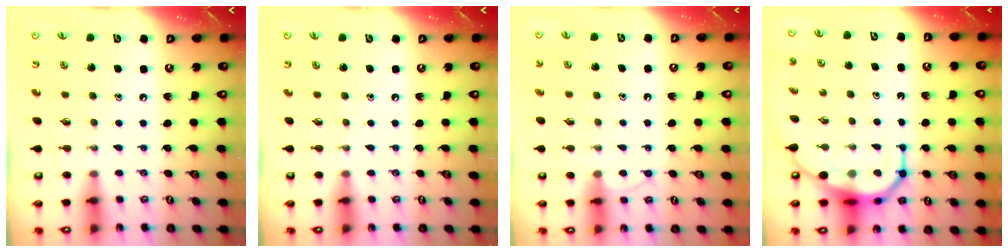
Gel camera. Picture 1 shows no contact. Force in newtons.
{"total": 0.0}
{"total": 5.8, "press": 5.8, "slide": 0.6}
{"total": 10.7, "press": 10.7, "slide": 1.1}